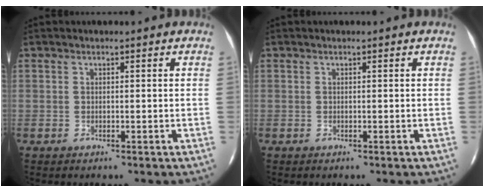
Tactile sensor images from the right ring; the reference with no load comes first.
{"total": 0.0}